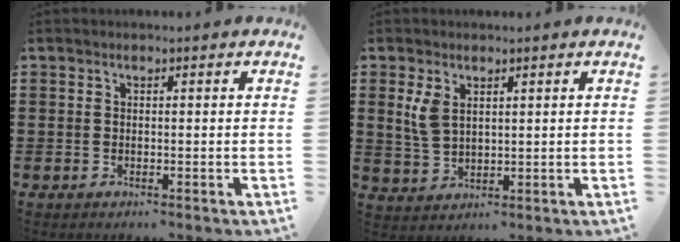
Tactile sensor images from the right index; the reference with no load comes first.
{"total": 3.9, "force": [1.7, 2.3, 2.6], "torque": [-0.057, 0.008, 0.031]}